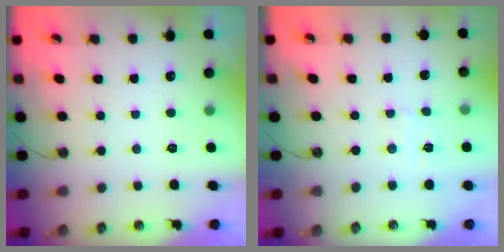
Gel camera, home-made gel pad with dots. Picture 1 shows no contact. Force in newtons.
{"total": 2.6, "press": 2.6, "slide": 0.4}